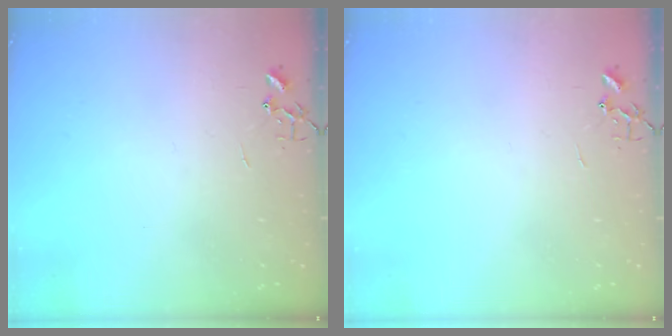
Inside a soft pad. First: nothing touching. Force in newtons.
{"total": 0.0}